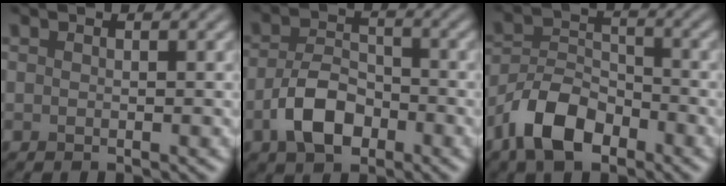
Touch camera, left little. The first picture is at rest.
{"total": 5.0, "force": [-2.1, 3.0, 3.4], "torque": [-0.065, 0.002, -0.043]}
{"total": 6.2, "force": [-3.9, 3.3, 3.6], "torque": [-0.064, 0.002, -0.083]}